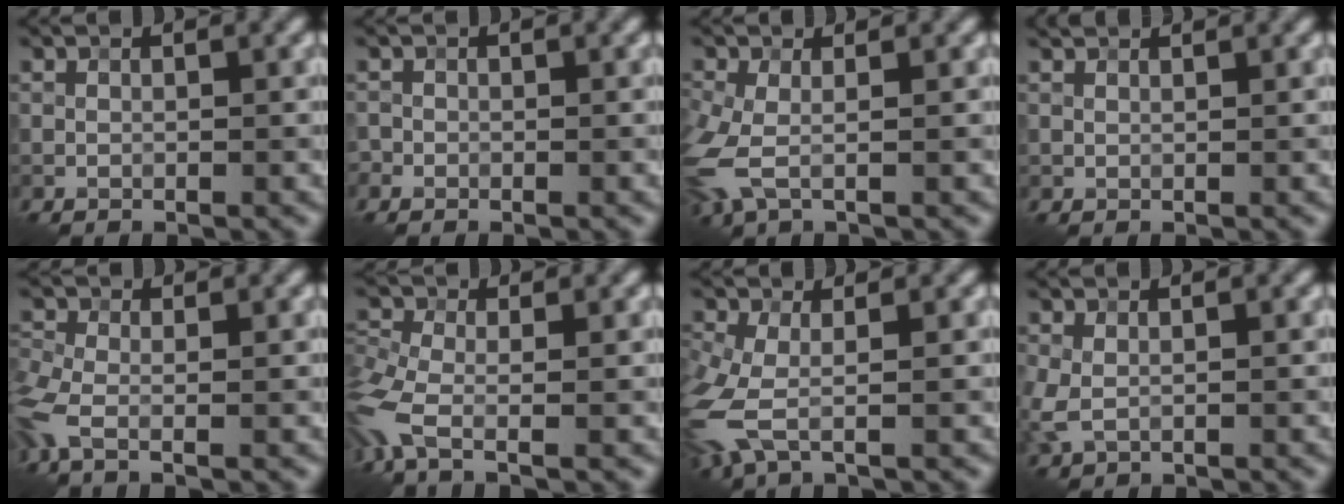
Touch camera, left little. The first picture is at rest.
{"total": 0.7, "force": [-0.4, 0.6, -0.1], "torque": [0.007, -0.004, -0.010]}
{"total": 4.0, "force": [-0.6, 2.2, 3.2], "torque": [-0.100, -0.010, -0.017]}
{"total": 1.5, "force": [1.4, 0.4, 0.3], "torque": [-0.014, 0.004, 0.022]}
{"total": 4.0, "force": [-1.6, 1.7, 3.3], "torque": [-0.092, -0.013, -0.042]}
{"total": 5.5, "force": [-2.4, 2.2, 4.4], "torque": [-0.115, -0.017, -0.062]}
{"total": 5.3, "force": [-1.3, 2.7, 4.4], "torque": [-0.134, -0.018, -0.034]}
{"total": 2.3, "force": [-0.3, 1.6, 1.6], "torque": [-0.049, -0.007, -0.007]}